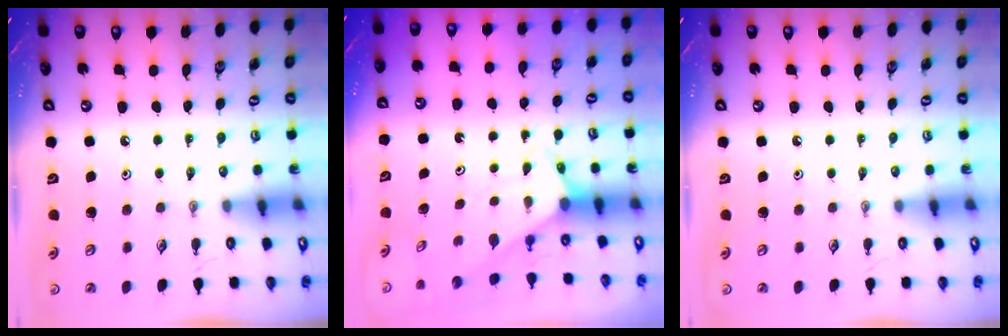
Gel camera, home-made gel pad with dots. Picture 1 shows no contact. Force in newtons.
{"total": 2.6, "press": 2.6, "slide": 0.1}
{"total": 0.0}